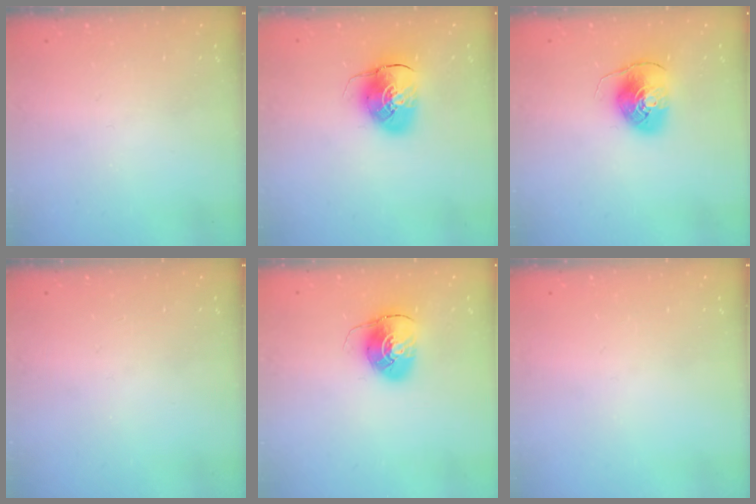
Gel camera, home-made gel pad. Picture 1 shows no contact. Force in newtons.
{"total": 9.6, "press": 9.4, "slide": 1.7}
{"total": 8.1, "press": 8.1, "slide": 0.6}
{"total": 0.0}
{"total": 8.5, "press": 8.5, "slide": 0.1}
{"total": 0.0}